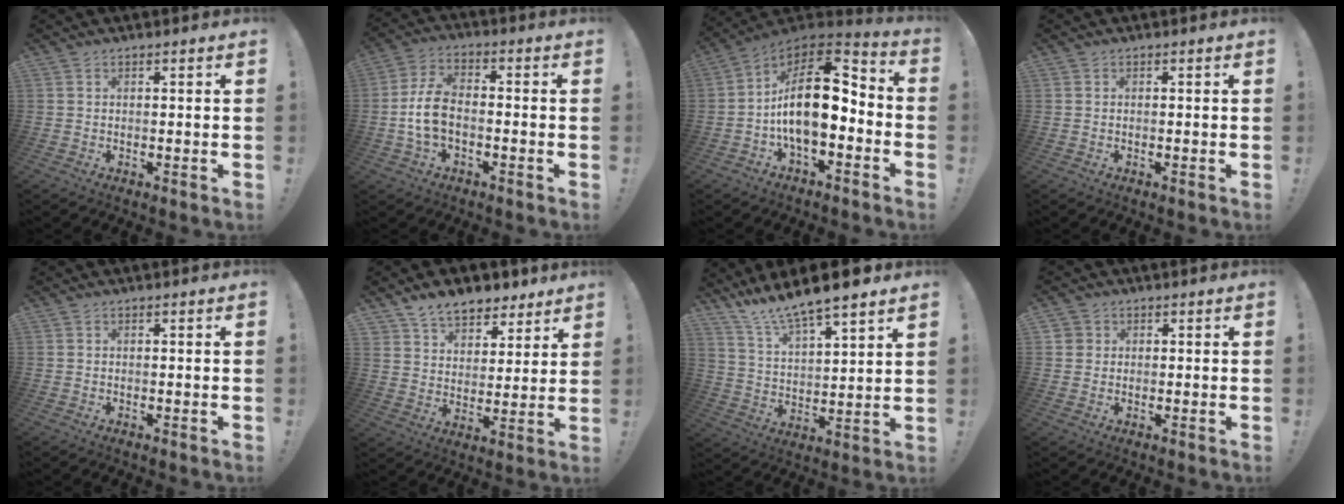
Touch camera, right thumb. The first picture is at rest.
{"total": 9.5, "force": [-2.0, 5.9, 7.2], "torque": [-0.154, 0.007, -0.034]}
{"total": 18.1, "force": [-1.0, 9.4, 15.5], "torque": [-0.262, 0.013, -0.012]}
{"total": 0.0}
{"total": 0.0}
{"total": 10.1, "force": [8.1, 5.6, 2.4], "torque": [-0.047, -0.058, 0.156]}
{"total": 11.4, "force": [10.5, 1.3, 4.2], "torque": [-0.097, -0.088, 0.185]}
{"total": 2.2, "force": [0.6, 2.1, 0.3], "torque": [-0.007, 0.001, 0.012]}